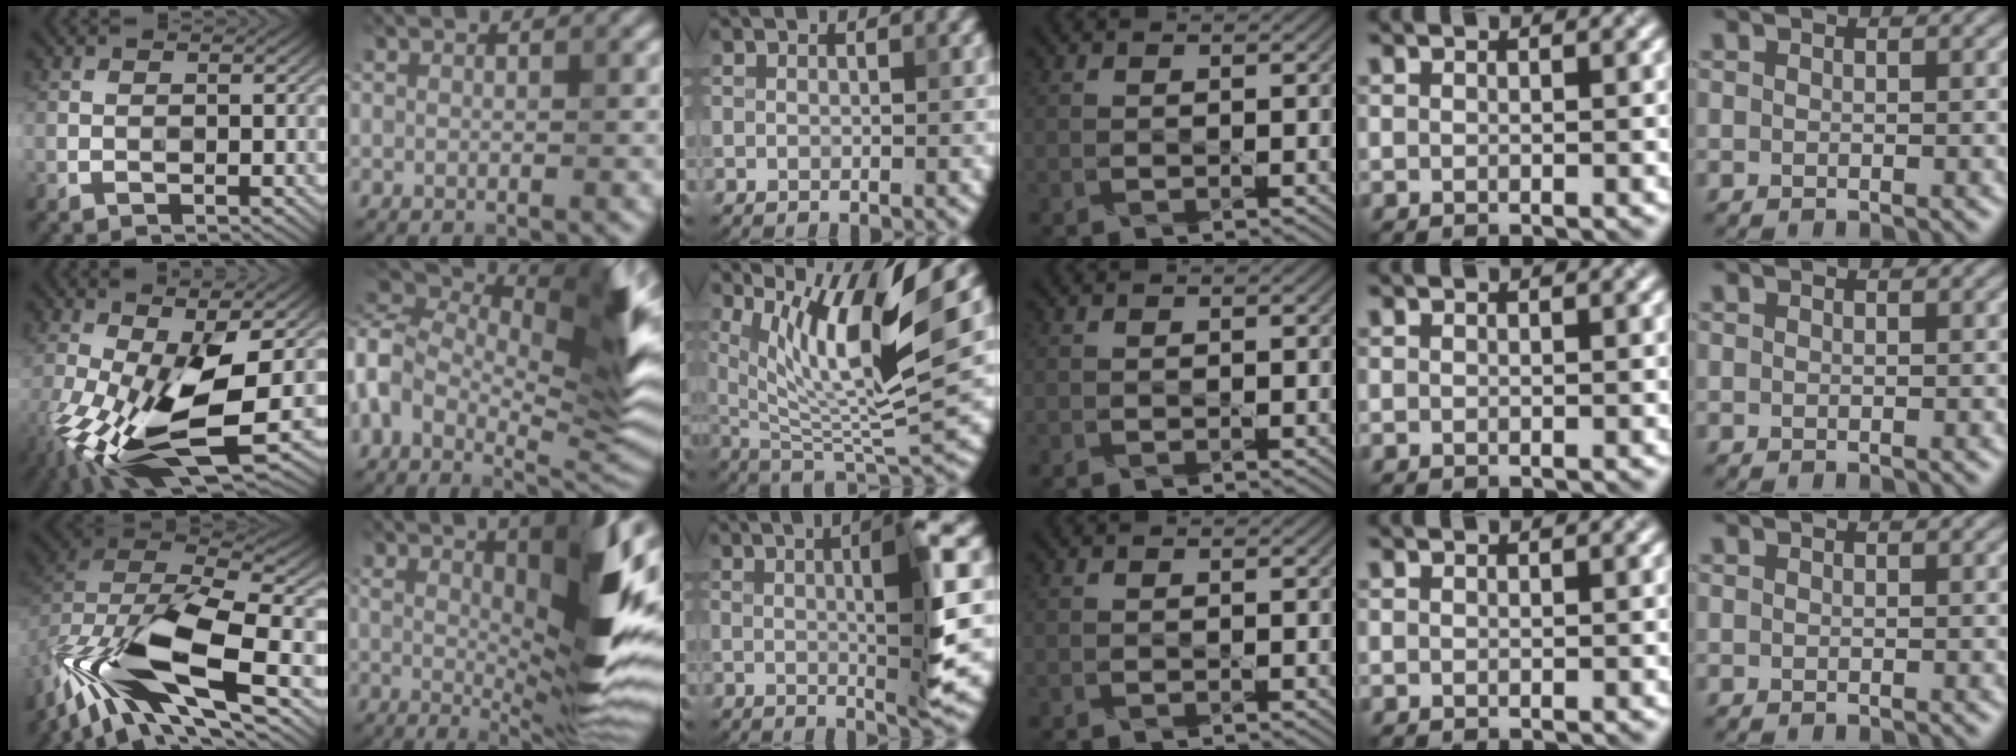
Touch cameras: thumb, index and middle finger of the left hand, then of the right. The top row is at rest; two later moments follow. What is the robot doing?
{"motion": "shake", "object": "box of matches"}